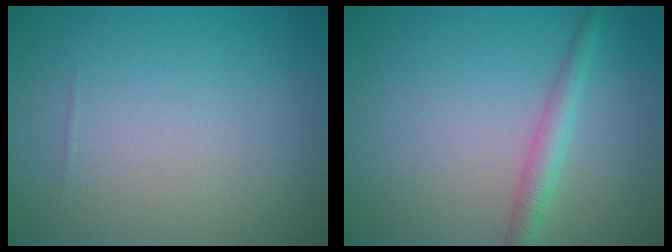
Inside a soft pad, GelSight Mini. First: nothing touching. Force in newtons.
{"total": 2.3, "press": 2.3, "slide": 0.1}